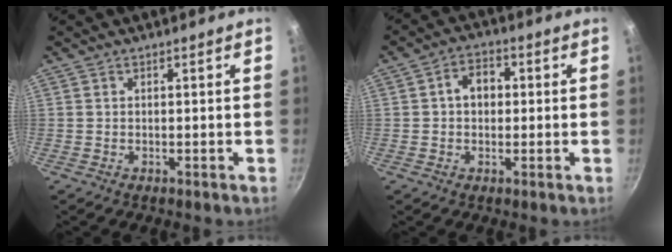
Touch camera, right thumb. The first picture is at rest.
{"total": 5.3, "force": [0.5, 4.1, 3.4], "torque": [-0.027, 0.012, 0.000]}